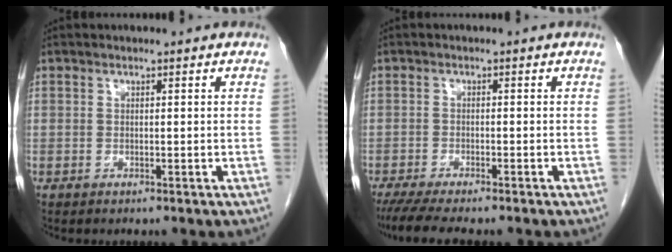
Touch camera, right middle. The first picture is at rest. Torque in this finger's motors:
{"motor_torque": [0.55, -0.39, 0.08, 0.04]}